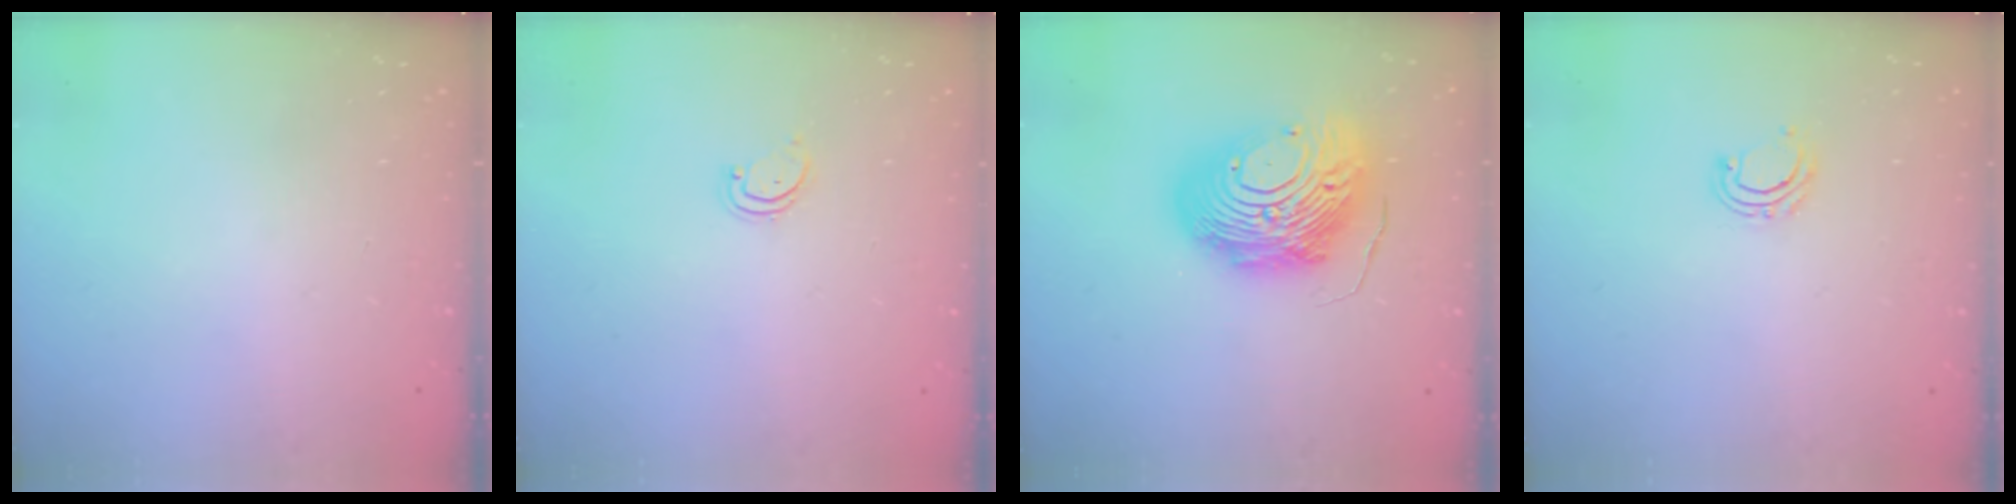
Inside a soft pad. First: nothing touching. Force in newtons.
{"total": 1.9, "press": 1.9, "slide": 0.2}
{"total": 19.8, "press": 19.7, "slide": 1.9}
{"total": 6.3, "press": 6.2, "slide": 1.0}